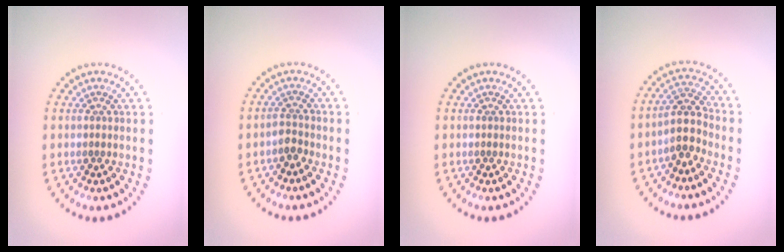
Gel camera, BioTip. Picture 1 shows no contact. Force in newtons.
{"total": 1.5, "press": 1.1, "slide": 1.0}
{"total": 0.0}
{"total": 2.9, "press": 2.3, "slide": 1.7}